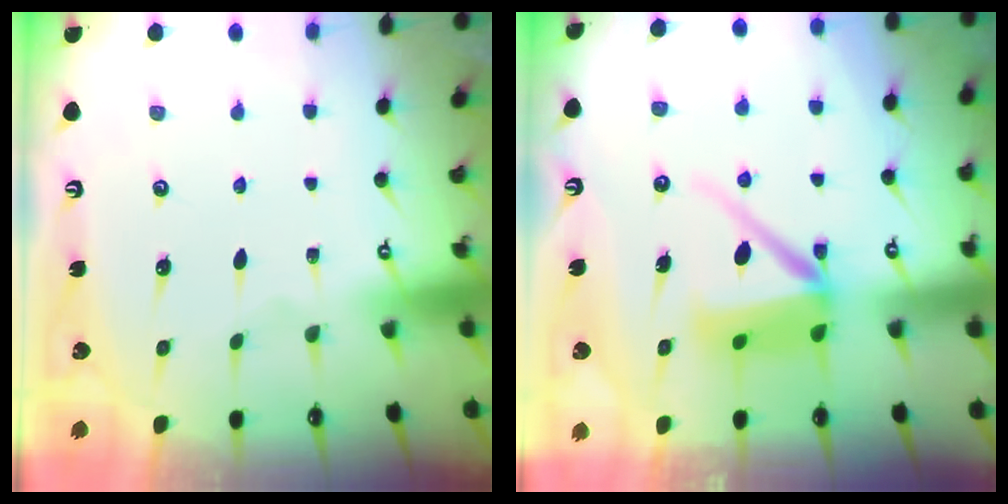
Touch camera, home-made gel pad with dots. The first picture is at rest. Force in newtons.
{"total": 10.6, "press": 10.6, "slide": 1.2}